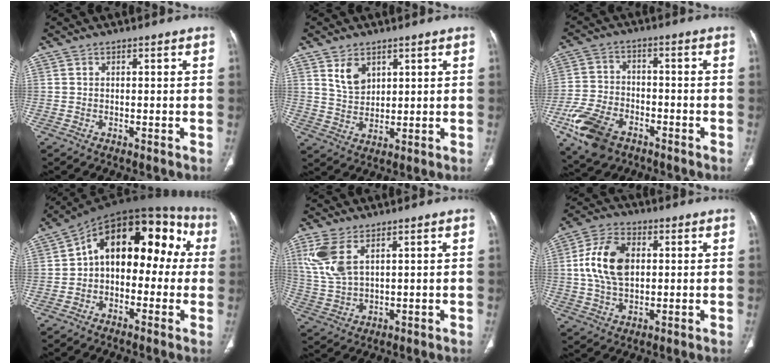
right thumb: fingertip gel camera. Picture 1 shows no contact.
{"total": 5.6, "force": [3.0, 3.6, 3.0], "torque": [-0.039, -0.021, 0.065]}
{"total": 12.2, "force": [-6.6, 7.5, 7.0], "torque": [-0.139, 0.018, -0.119]}
{"total": 18.1, "force": [1.6, 11.0, 14.3], "torque": [-0.157, 0.062, 0.009]}
{"total": 8.6, "force": [4.0, 4.0, 6.5], "torque": [-0.156, -0.005, 0.093]}
{"total": 12.5, "force": [1.8, 7.9, 9.5], "torque": [-0.177, 0.009, 0.032]}